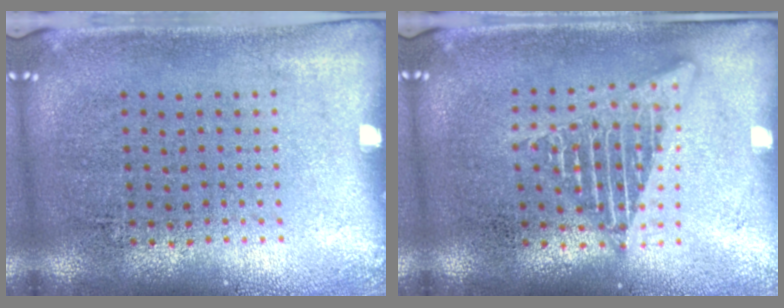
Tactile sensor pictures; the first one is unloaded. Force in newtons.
{"total": 2.3, "press": 2.3, "slide": 0.1}